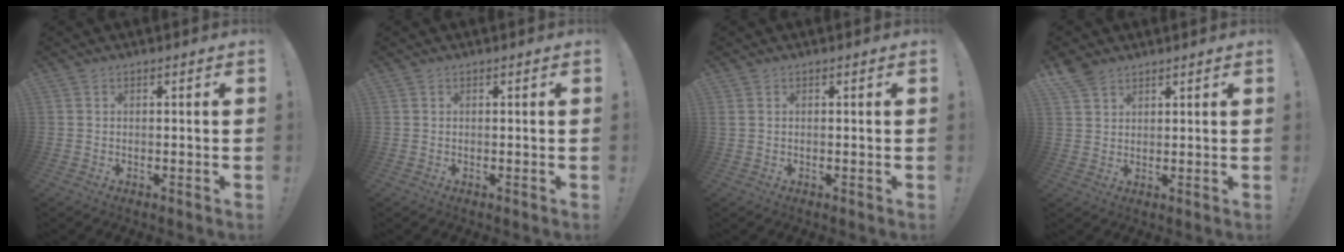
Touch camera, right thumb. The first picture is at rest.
{"total": 0.0}
{"total": 0.5, "force": [0.3, 0.1, 0.4], "torque": [-0.009, -0.001, 0.005]}
{"total": 4.7, "force": [3.7, 2.5, 1.6], "torque": [-0.026, -0.021, 0.070]}